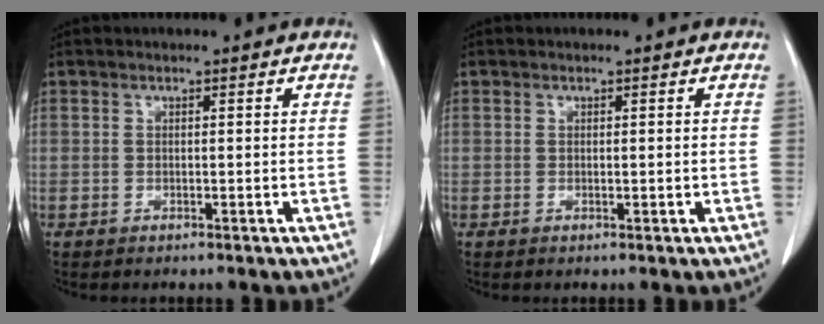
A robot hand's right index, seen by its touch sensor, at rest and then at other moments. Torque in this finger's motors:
{"motor_torque": [-0.02, 0.14, -0.03, 0.00]}